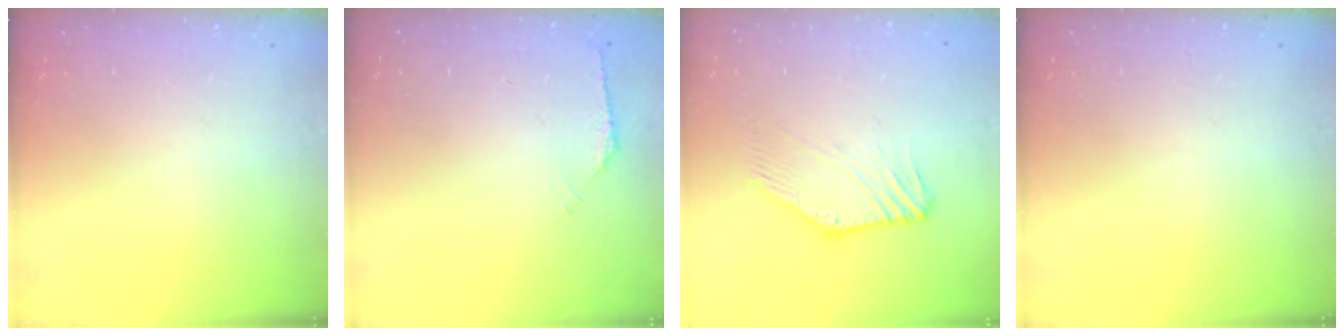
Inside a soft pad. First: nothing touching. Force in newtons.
{"total": 2.1, "press": 2.0, "slide": 0.6}
{"total": 3.3, "press": 3.3, "slide": 0.1}
{"total": 0.0}